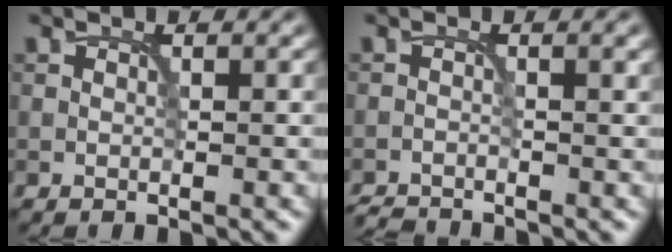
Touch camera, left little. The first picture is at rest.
{"total": 2.4, "force": [-2.1, 0.5, 1.1], "torque": [-0.016, -0.007, -0.047]}